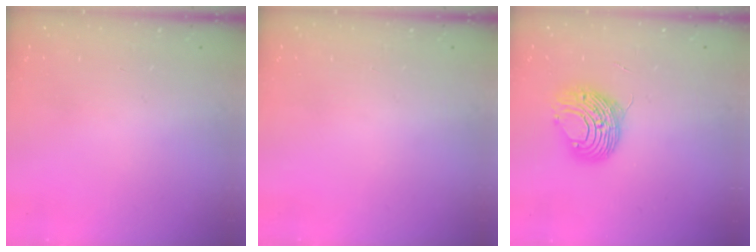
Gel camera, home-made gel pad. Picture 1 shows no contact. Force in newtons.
{"total": 0.0}
{"total": 10.6, "press": 10.5, "slide": 1.0}